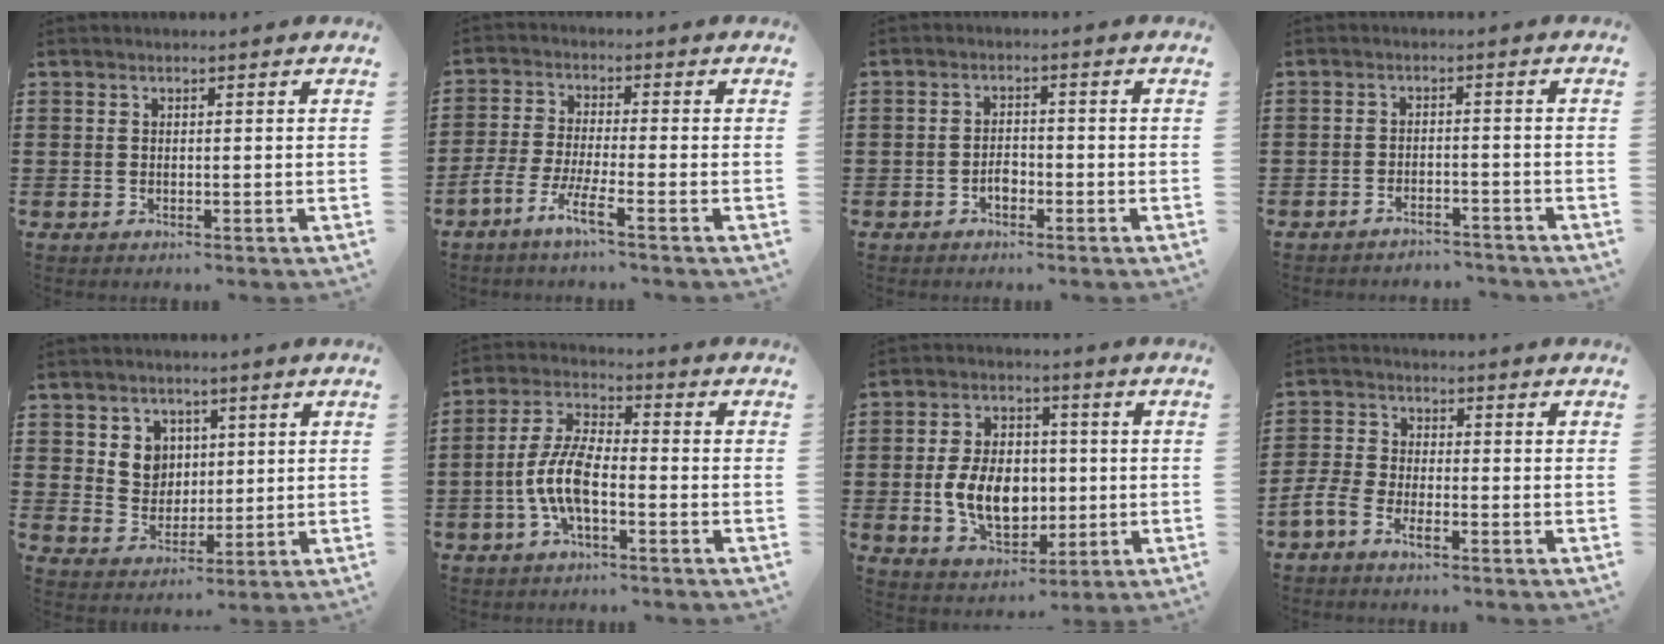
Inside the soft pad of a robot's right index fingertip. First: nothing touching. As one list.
[{"total": 4.8, "force": [-3.6, 0.0, 3.1], "torque": [-0.083, -0.014, -0.075]}, {"total": 2.1, "force": [-1.1, 1.3, 1.3], "torque": [-0.025, 0.001, -0.022]}, {"total": 2.5, "force": [-2.5, 0.3, 0.1], "torque": [-0.009, 0.001, -0.052]}, {"total": 5.4, "force": [1.9, 4.8, 1.4], "torque": [-0.035, 0.007, 0.031]}, {"total": 8.0, "force": [-2.4, 3.2, 6.9], "torque": [-0.165, -0.005, -0.053]}, {"total": 9.8, "force": [-0.9, 6.7, 7.1], "torque": [-0.143, 0.004, -0.020]}, {"total": 3.7, "force": [-2.4, 1.7, 2.2], "torque": [-0.070, -0.001, -0.056]}]